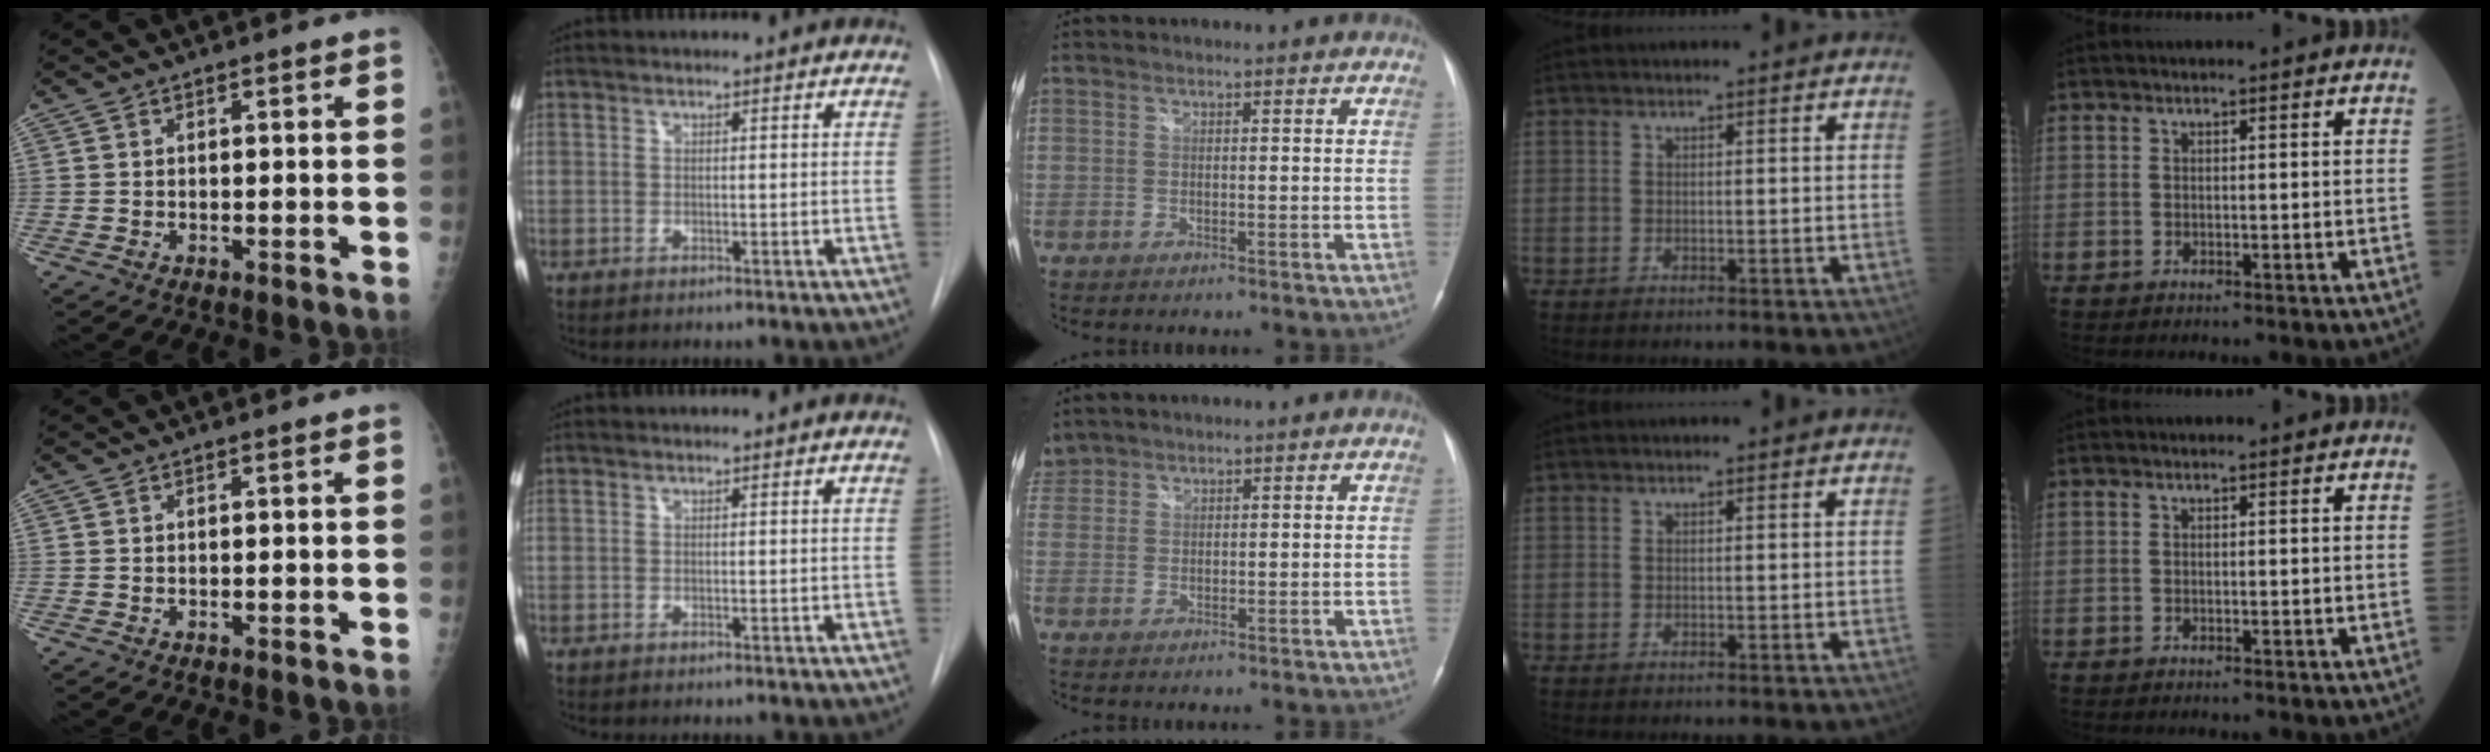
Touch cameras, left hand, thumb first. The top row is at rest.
{"middle": {"total": 3.3, "force": [2.9, 1.5, -0.2], "torque": [-0.001, 0.015, 0.061]}}